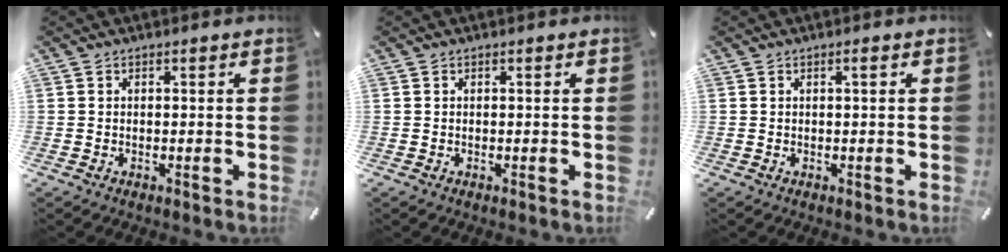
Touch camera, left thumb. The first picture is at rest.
{"total": 0.0}
{"total": 0.8, "force": [0.1, 0.1, 0.8], "torque": [-0.015, 0.002, 0.001]}